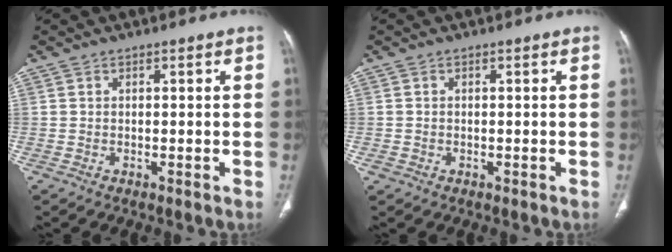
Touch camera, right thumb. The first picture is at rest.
{"total": 0.9, "force": [-0.2, 0.8, 0.2], "torque": [-0.003, 0.002, -0.003]}